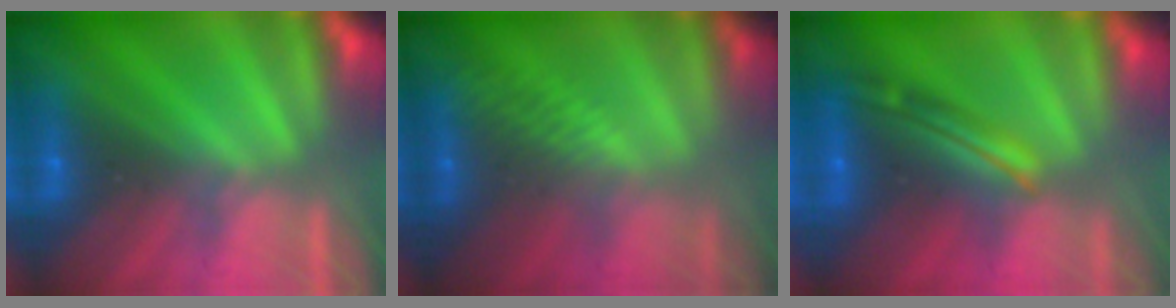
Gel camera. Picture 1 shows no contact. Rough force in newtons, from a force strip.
{"total": 2.9}
{"total": 8.0}